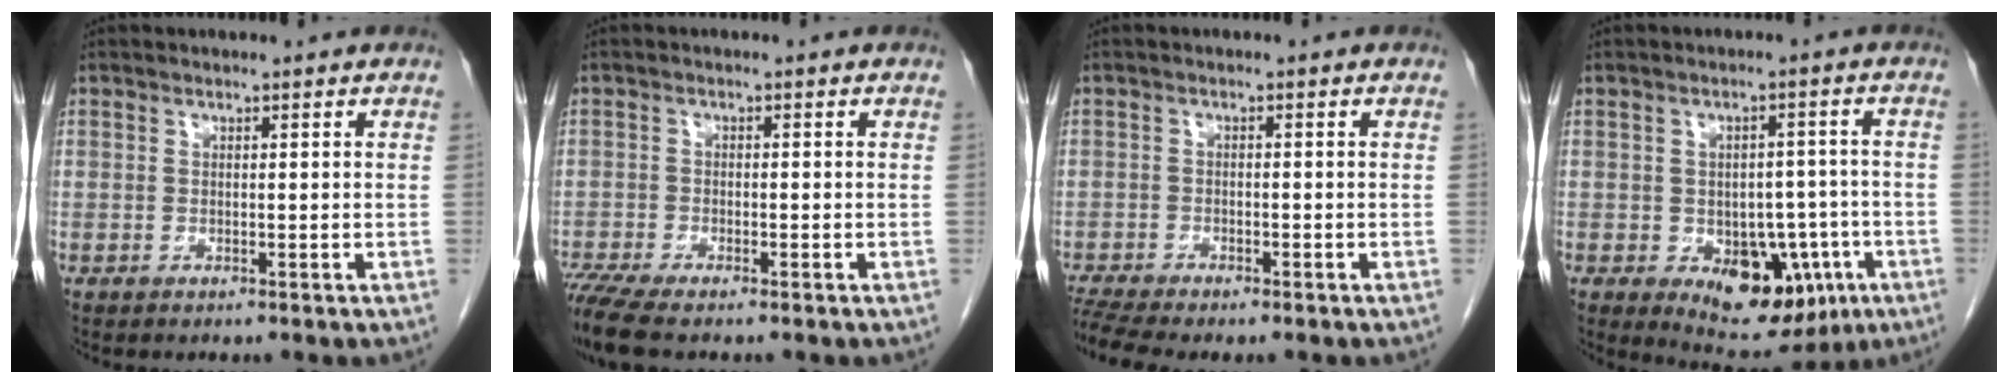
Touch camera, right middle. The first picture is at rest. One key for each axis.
{"total": 5.2, "fx": -4.2, "fy": 0.6, "fz": 3.0, "tx": -0.061, "ty": -0.014, "tz": -0.077}
{"total": 5.8, "fx": -5.0, "fy": 0.8, "fz": 3.0, "tx": -0.060, "ty": -0.005, "tz": -0.085}
{"total": 11.4, "fx": -4.4, "fy": 6.4, "fz": 8.4, "tx": -0.099, "ty": 0.006, "tz": -0.047}